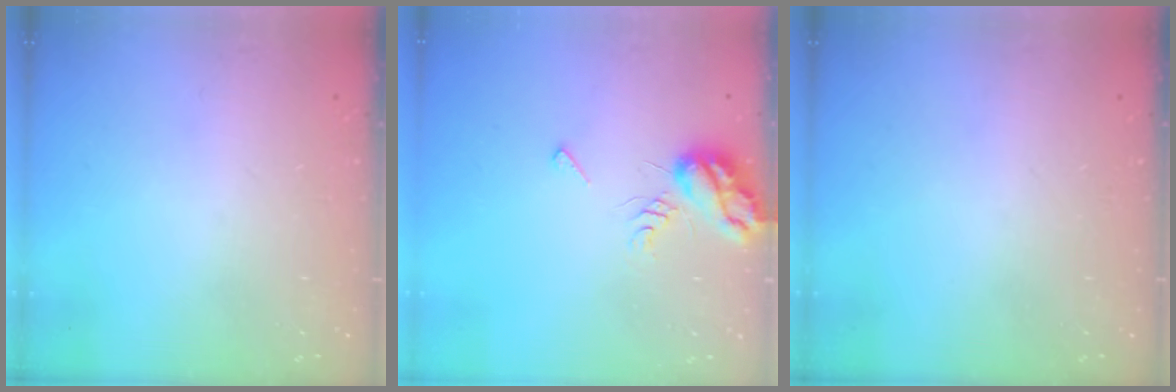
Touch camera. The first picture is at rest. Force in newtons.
{"total": 8.1, "press": 8.0, "slide": 1.0}
{"total": 0.0}